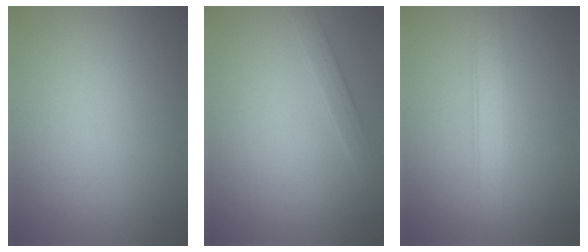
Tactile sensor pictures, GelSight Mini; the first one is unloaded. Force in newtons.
{"total": 1.3, "press": 1.3, "slide": 0.1}
{"total": 2.5, "press": 2.5, "slide": 0.1}